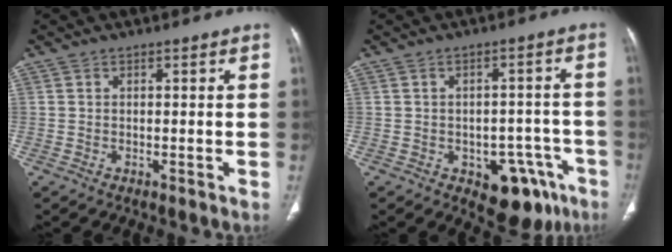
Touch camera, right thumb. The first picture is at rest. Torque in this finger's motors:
{"motor_torque": [2.70, 2.31, 0.77, -0.56, 0.01]}